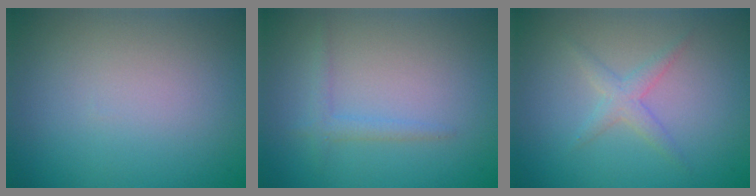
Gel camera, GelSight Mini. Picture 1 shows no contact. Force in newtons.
{"total": 1.3, "press": 1.3, "slide": 0.1}
{"total": 1.7, "press": 1.7, "slide": 0.1}